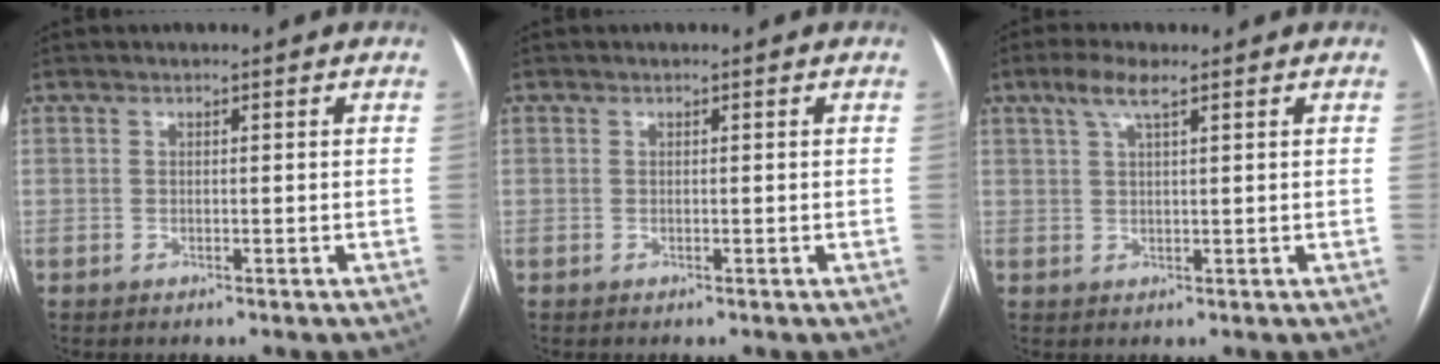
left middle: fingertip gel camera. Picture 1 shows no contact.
{"total": 0.0}
{"total": 3.7, "force": [2.2, 0.4, 2.9], "torque": [-0.064, 0.011, 0.046]}